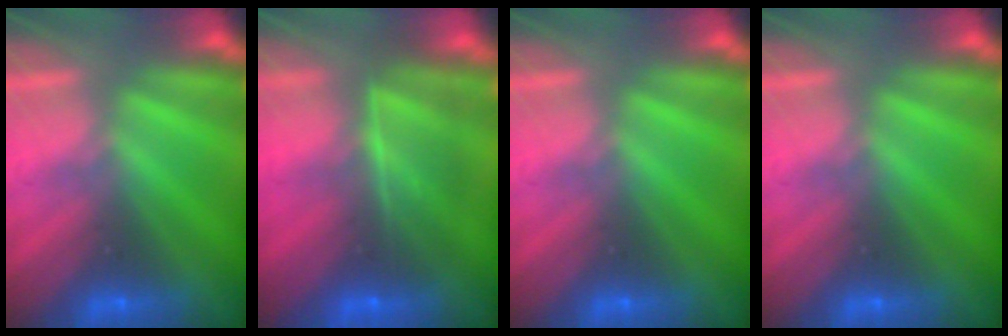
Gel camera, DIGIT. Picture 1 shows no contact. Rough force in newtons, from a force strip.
{"total": 7.4}
{"total": 0.0}
{"total": 0.0}